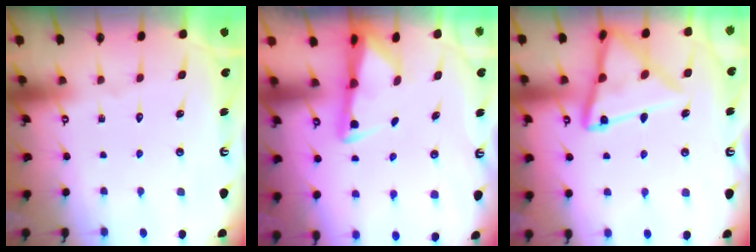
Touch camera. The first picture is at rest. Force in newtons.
{"total": 3.2, "press": 3.1, "slide": 0.5}
{"total": 15.1, "press": 15.1, "slide": 1.4}